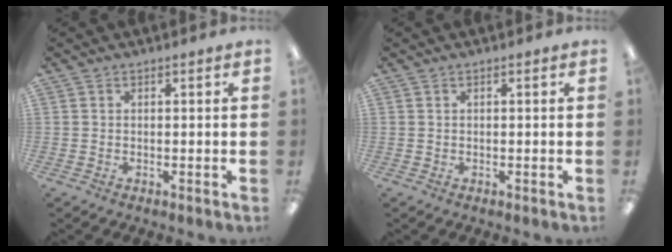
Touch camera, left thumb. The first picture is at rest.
{"total": 0.0}